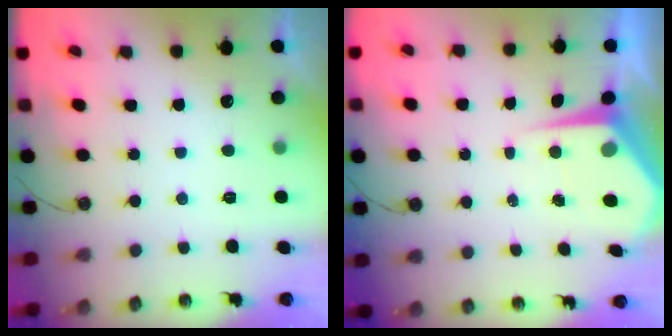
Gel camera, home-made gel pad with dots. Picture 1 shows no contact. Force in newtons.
{"total": 6.3, "press": 6.3, "slide": 0.4}